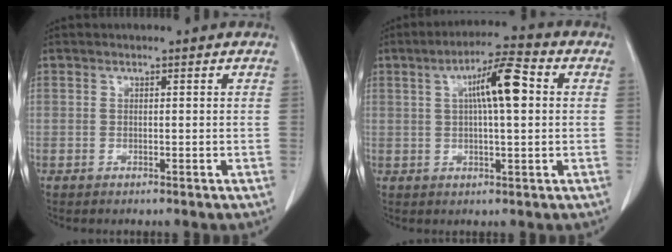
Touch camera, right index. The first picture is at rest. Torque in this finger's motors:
{"motor_torque": [1.06, 0.36, 0.27, 0.08]}